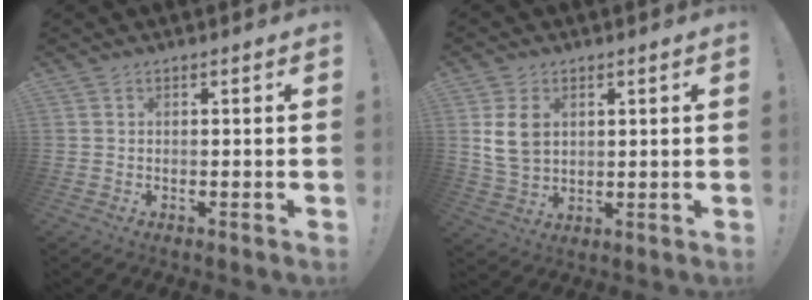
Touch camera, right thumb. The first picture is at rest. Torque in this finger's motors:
{"motor_torque": [0.48, 1.00, 0.50, 0.07, 0.05]}